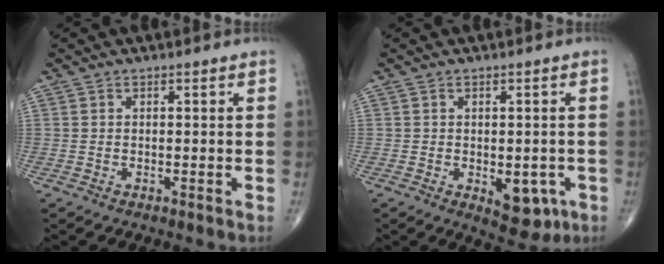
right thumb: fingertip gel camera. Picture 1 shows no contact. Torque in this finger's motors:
{"motor_torque": [2.57, 2.44, 0.22, -0.45, 0.10]}